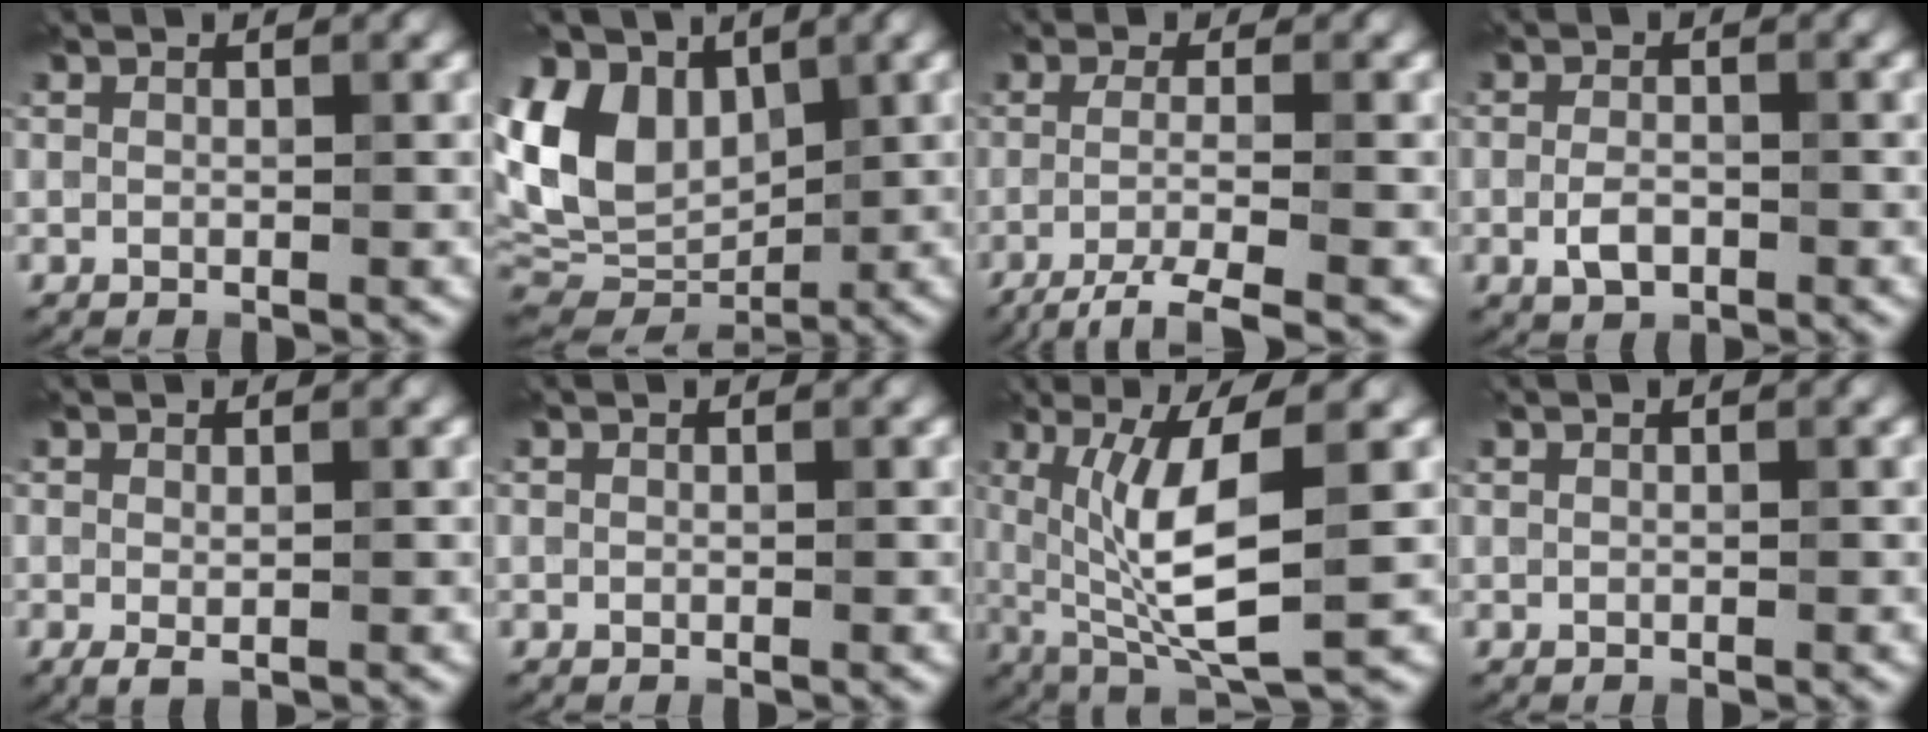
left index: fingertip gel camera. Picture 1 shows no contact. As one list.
[{"total": 11.7, "force": [2.9, 8.3, 7.7], "torque": [-0.177, 0.012, 0.049]}, {"total": 4.1, "force": [-2.1, 0.7, 3.5], "torque": [-0.059, -0.006, -0.048]}, {"total": 2.3, "force": [-0.8, 1.3, 1.7], "torque": [-0.033, 0.000, -0.017]}, {"total": 1.1, "force": [-0.1, 0.2, 1.1], "torque": [-0.020, -0.004, 0.000]}, {"total": 0.0}, {"total": 8.6, "force": [0.8, 2.1, 8.3], "torque": [-0.145, -0.004, 0.020]}, {"total": 0.0}]